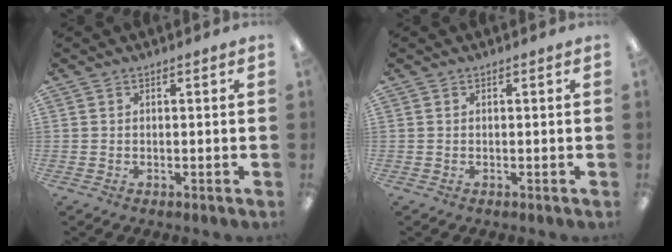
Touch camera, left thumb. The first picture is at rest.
{"total": 0.0}